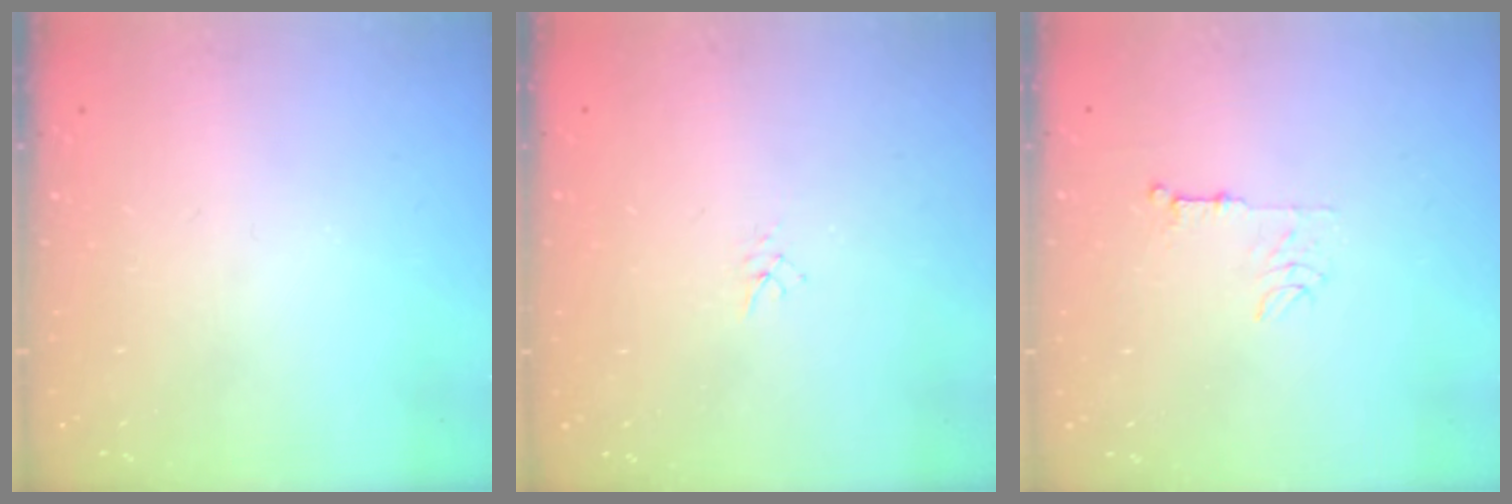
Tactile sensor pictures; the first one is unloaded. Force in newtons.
{"total": 1.9, "press": 1.9, "slide": 0.3}
{"total": 5.8, "press": 5.8, "slide": 0.5}